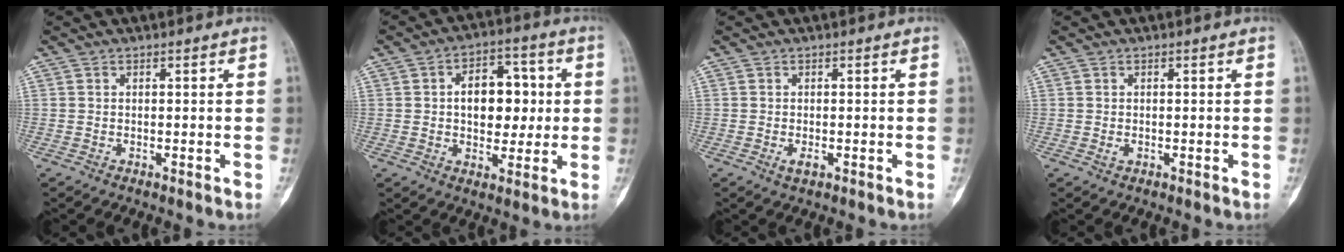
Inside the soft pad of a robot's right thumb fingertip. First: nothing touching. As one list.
[{"total": 11.5, "force": [1.0, 7.4, 8.8], "torque": [-0.085, 0.016, 0.014]}, {"total": 1.6, "force": [-0.6, 0.8, 1.3], "torque": [-0.022, -0.002, -0.009]}, {"total": 0.8, "force": [-0.1, 0.6, 0.5], "torque": [-0.009, 0.000, -0.001]}]